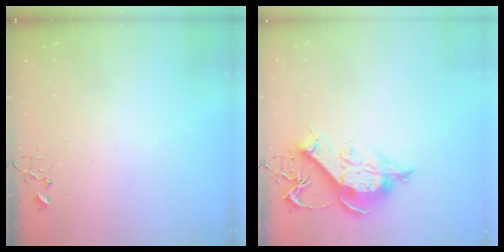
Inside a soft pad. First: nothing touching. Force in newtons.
{"total": 11.6, "press": 11.5, "slide": 1.4}